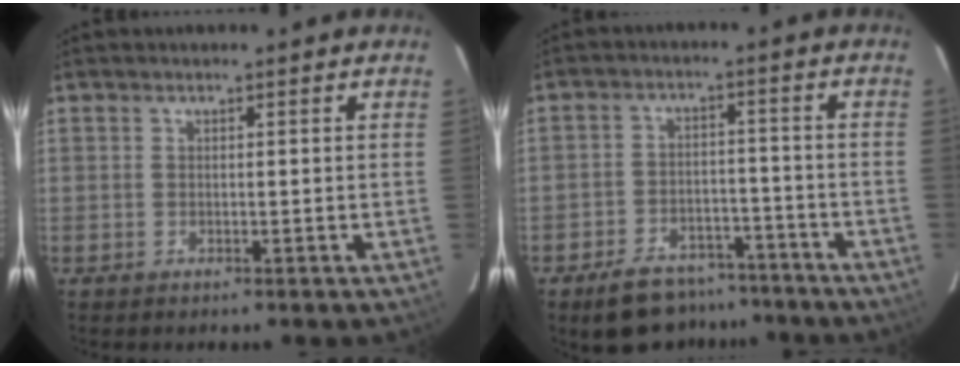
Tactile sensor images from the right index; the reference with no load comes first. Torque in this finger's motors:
{"motor_torque": [0.80, -0.85, 0.15, 0.05]}